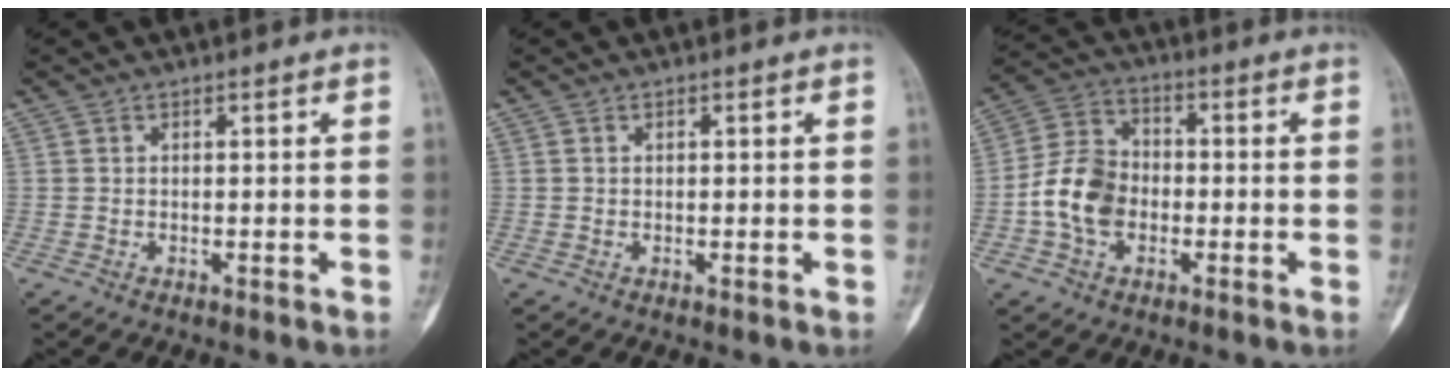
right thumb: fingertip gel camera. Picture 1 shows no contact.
{"total": 0.0}
{"total": 10.4, "force": [-2.2, 7.8, 6.6], "torque": [-0.114, 0.029, -0.050]}